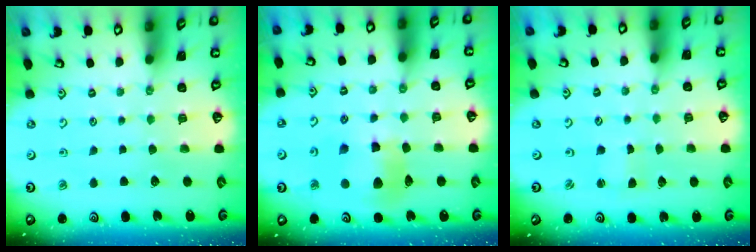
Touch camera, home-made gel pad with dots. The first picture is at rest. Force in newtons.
{"total": 11.1, "press": 10.9, "slide": 1.6}
{"total": 1.1, "press": 1.1, "slide": 0.1}